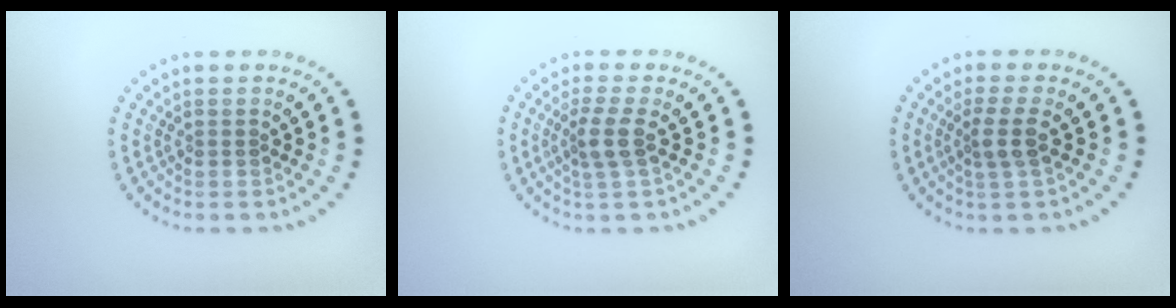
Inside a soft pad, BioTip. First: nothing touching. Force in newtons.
{"total": 2.4, "press": 1.9, "slide": 1.4}
{"total": 2.2, "press": 1.8, "slide": 1.3}